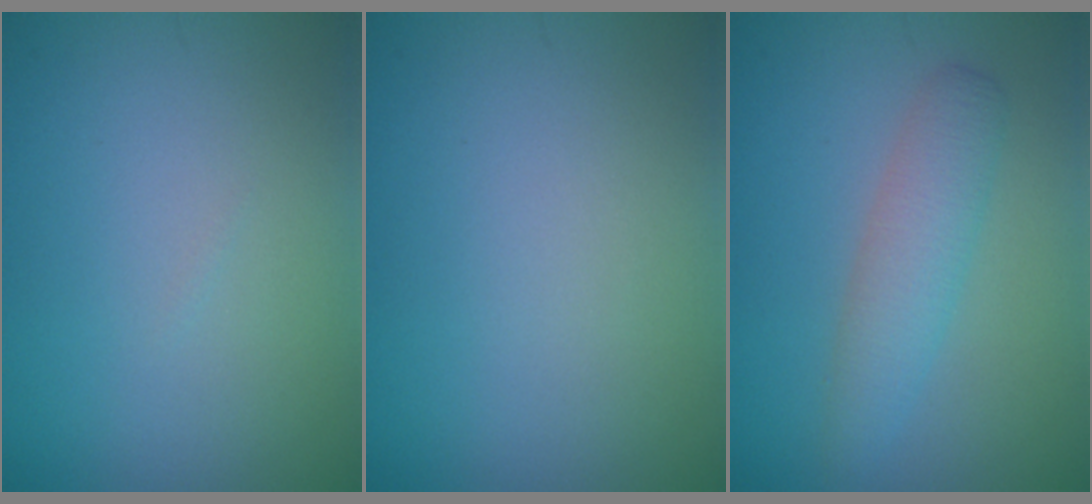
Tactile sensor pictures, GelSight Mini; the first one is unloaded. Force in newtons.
{"total": 0.0}
{"total": 3.1, "press": 3.1, "slide": 0.1}